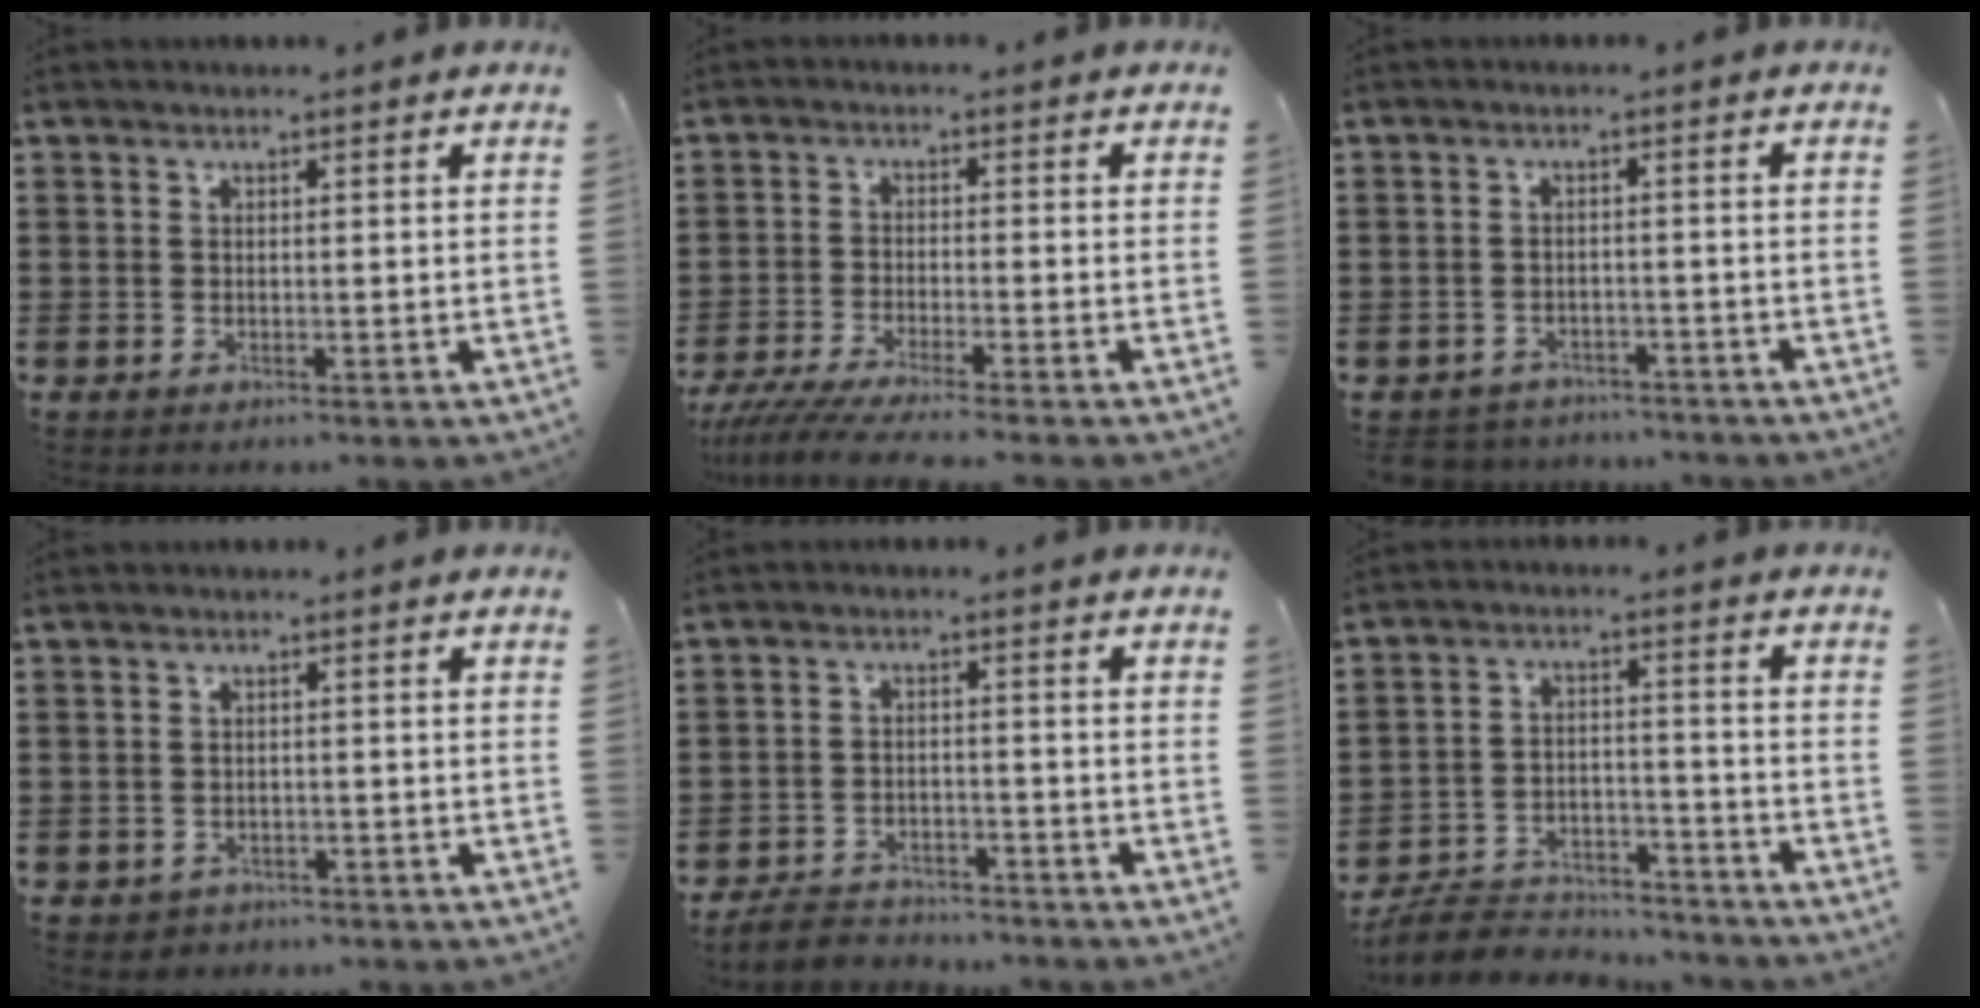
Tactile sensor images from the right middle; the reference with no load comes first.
{"total": 4.6, "force": [-4.1, -0.3, 1.9], "torque": [-0.054, -0.021, -0.085]}
{"total": 2.8, "force": [-2.8, 0.5, -0.3], "torque": [-0.004, -0.001, -0.062]}
{"total": 1.1, "force": [-1.0, 0.6, -0.1], "torque": [-0.002, 0.002, -0.023]}
{"total": 3.8, "force": [-3.7, 0.8, 0.2], "torque": [-0.015, 0.006, -0.081]}
{"total": 7.3, "force": [-7.0, 1.5, 1.2], "torque": [-0.024, 0.019, -0.139]}